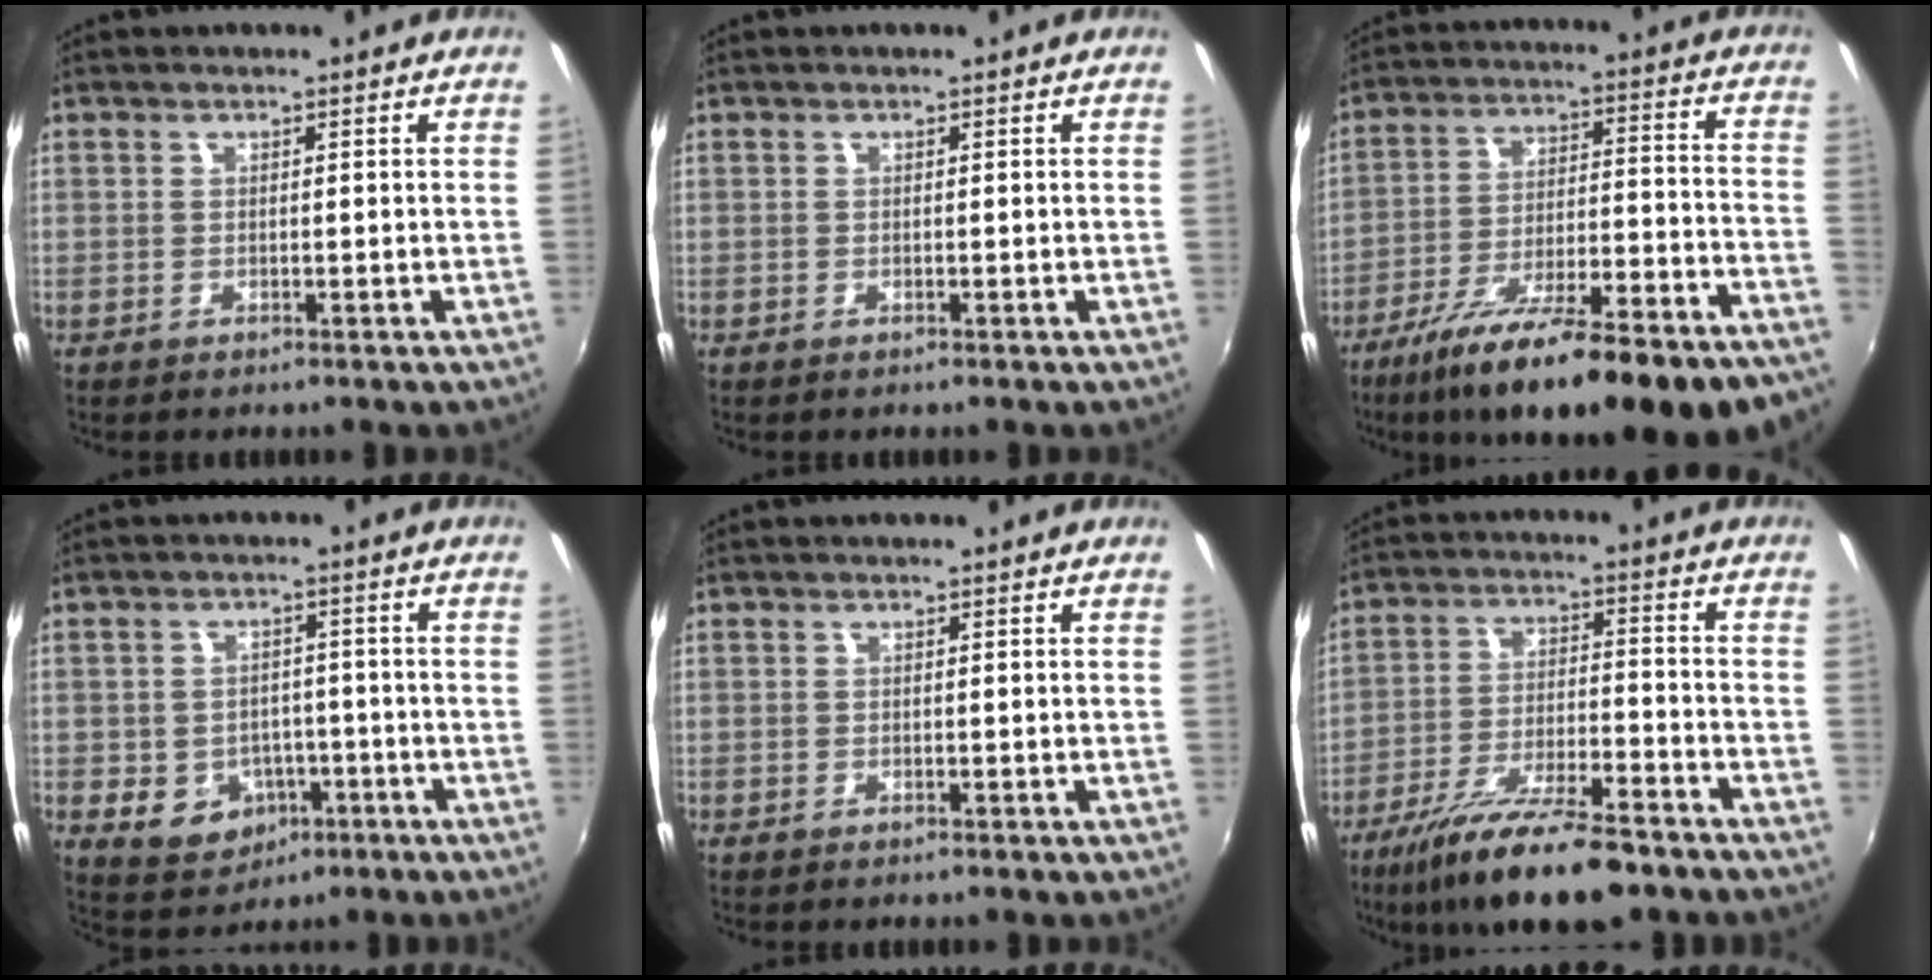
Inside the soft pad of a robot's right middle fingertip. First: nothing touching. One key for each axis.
{"total": 0.0}
{"total": 28.2, "fx": -21.8, "fy": 5.5, "fz": 17.0, "tx": -0.273, "ty": -0.058, "tz": -0.311}
{"total": 8.7, "fx": -3.4, "fy": 7.0, "fz": 3.8, "tx": -0.094, "ty": 0.008, "tz": -0.031}
{"total": 0.0}
{"total": 16.5, "fx": -12.5, "fy": 3.7, "fz": 10.1, "tx": -0.198, "ty": -0.030, "tz": -0.210}